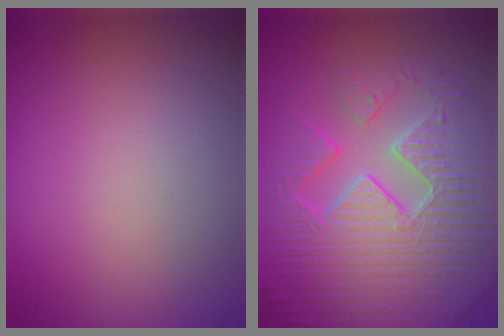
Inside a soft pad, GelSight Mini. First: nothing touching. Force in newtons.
{"total": 9.5, "press": 6.7, "slide": 6.7}